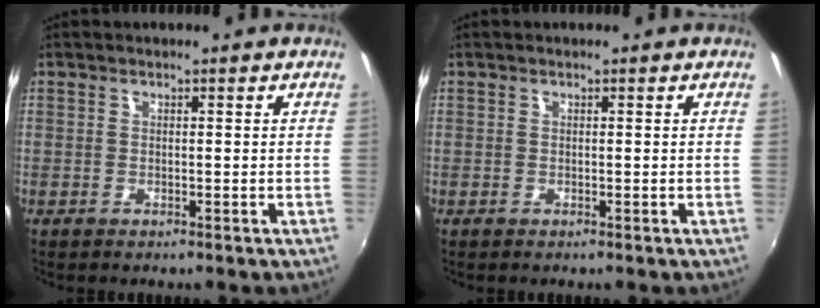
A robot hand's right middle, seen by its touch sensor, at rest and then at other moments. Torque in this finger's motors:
{"motor_torque": [0.00, 0.00, 0.00, 0.00]}